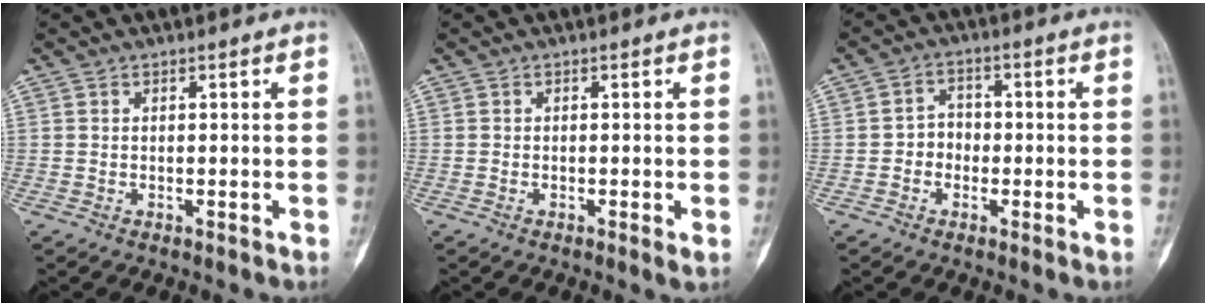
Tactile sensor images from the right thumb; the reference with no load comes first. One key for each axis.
{"total": 1.1, "fx": -0.3, "fy": 0.2, "fz": 1.0, "tx": -0.015, "ty": -0.004, "tz": -0.009}
{"total": 4.1, "fx": -1.0, "fy": 3.6, "fz": 1.7, "tx": -0.005, "ty": 0.017, "tz": -0.026}